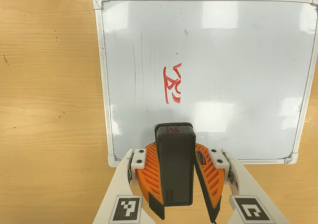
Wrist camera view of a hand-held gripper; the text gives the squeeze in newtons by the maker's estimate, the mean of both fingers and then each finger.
{"total": 9.4, "left": 9.4, "right": 9.4}